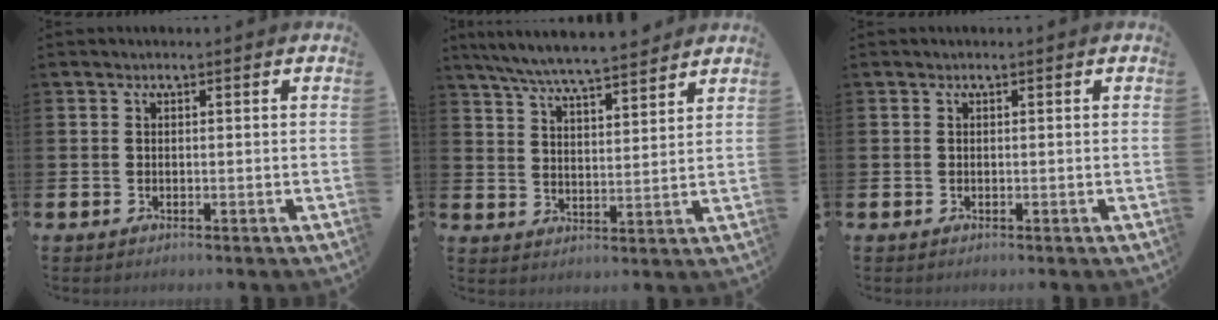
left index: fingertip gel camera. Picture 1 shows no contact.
{"total": 7.0, "force": [6.8, 0.4, 2.0], "torque": [-0.062, -0.036, 0.121]}
{"total": 0.0}